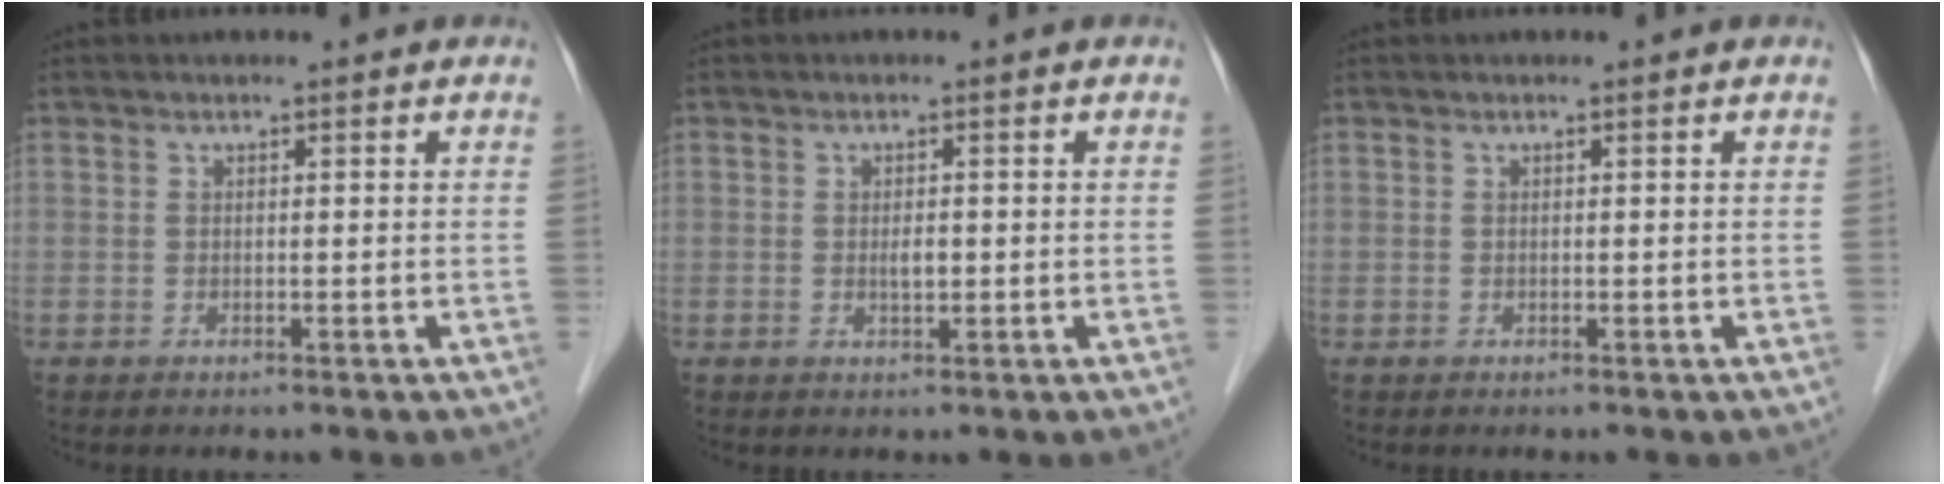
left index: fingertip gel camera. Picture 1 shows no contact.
{"total": 2.6, "force": [-2.2, 0.5, 1.2], "torque": [-0.019, -0.017, -0.041]}
{"total": 0.0}